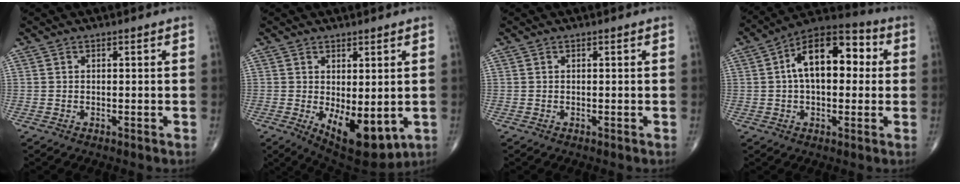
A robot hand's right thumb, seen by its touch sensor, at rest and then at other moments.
{"total": 11.1, "force": [-1.9, 5.2, 9.6], "torque": [-0.124, -0.020, -0.007]}
{"total": 0.0}
{"total": 15.6, "force": [2.5, 8.6, 12.8], "torque": [-0.177, 0.036, 0.028]}